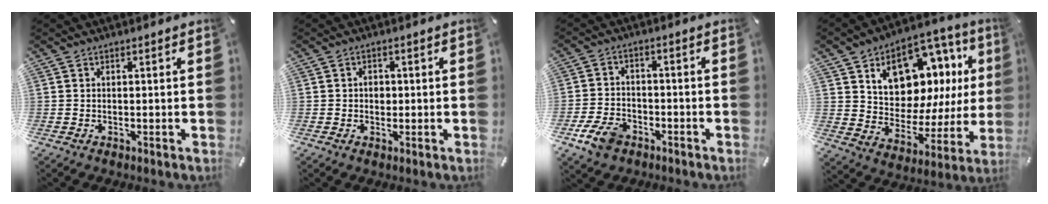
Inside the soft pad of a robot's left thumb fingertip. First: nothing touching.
{"total": 2.1, "force": [-0.1, 1.8, 1.2], "torque": [-0.016, 0.003, -0.007]}
{"total": 7.9, "force": [-4.1, 5.2, 4.2], "torque": [-0.091, 0.017, -0.076]}
{"total": 14.9, "force": [8.6, 9.6, 7.4], "torque": [-0.116, -0.067, 0.154]}